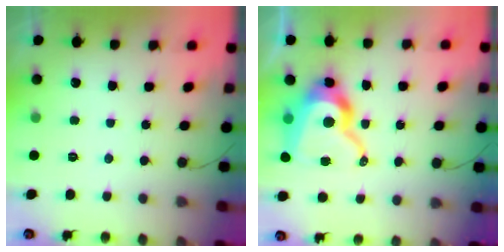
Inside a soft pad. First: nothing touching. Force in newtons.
{"total": 17.8, "press": 17.7, "slide": 1.7}